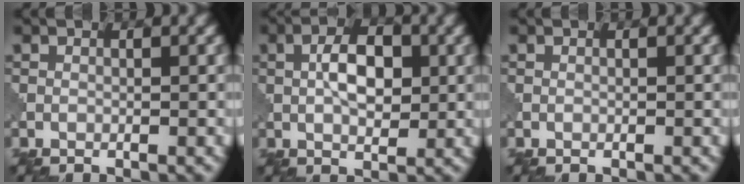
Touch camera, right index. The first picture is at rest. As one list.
[{"total": 4.0, "force": [1.0, 2.1, 3.3], "torque": [-0.062, 0.004, 0.016]}, {"total": 0.0}]